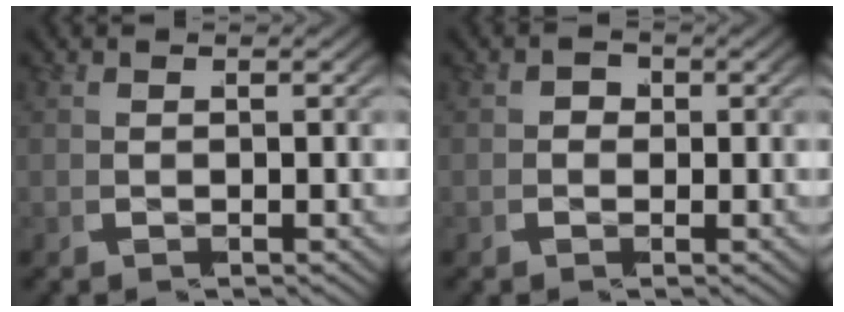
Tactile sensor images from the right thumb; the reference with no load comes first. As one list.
[{"total": 1.3, "force": [-0.8, 0.9, -0.5], "torque": [-0.008, -0.014, -0.014]}]